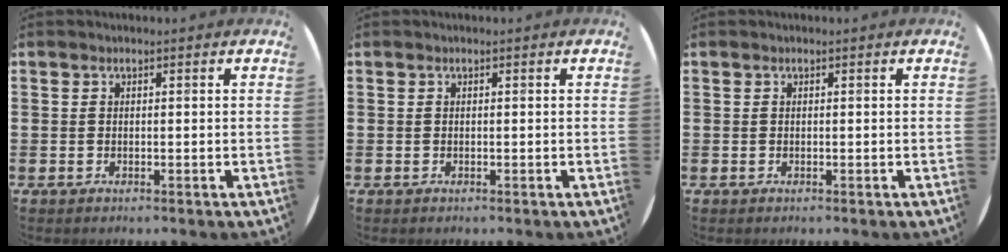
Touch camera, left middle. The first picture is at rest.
{"total": 0.0}
{"total": 0.0}